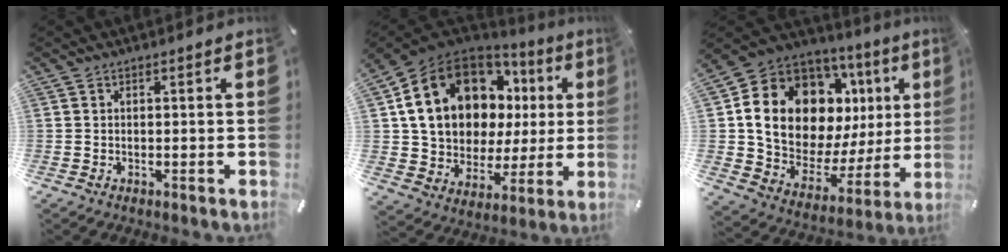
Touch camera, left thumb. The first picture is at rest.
{"total": 20.2, "force": [6.9, 15.0, 11.7], "torque": [-0.210, -0.039, 0.136]}
{"total": 18.8, "force": [7.7, 12.3, 11.9], "torque": [-0.195, -0.065, 0.141]}